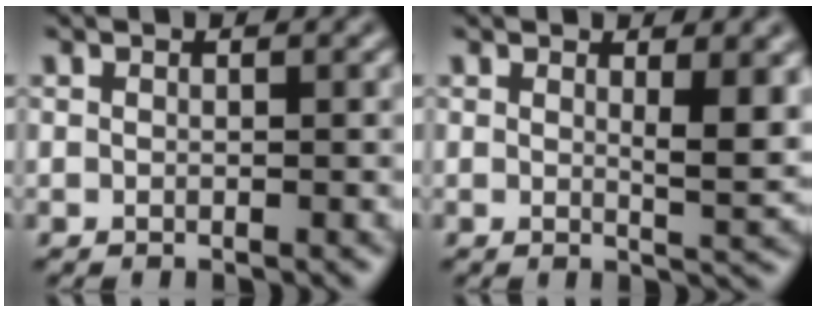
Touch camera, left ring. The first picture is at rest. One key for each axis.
{"total": 3.1, "fx": 1.0, "fy": 0.7, "fz": 2.9, "tx": -0.038, "ty": -0.009, "tz": 0.018}